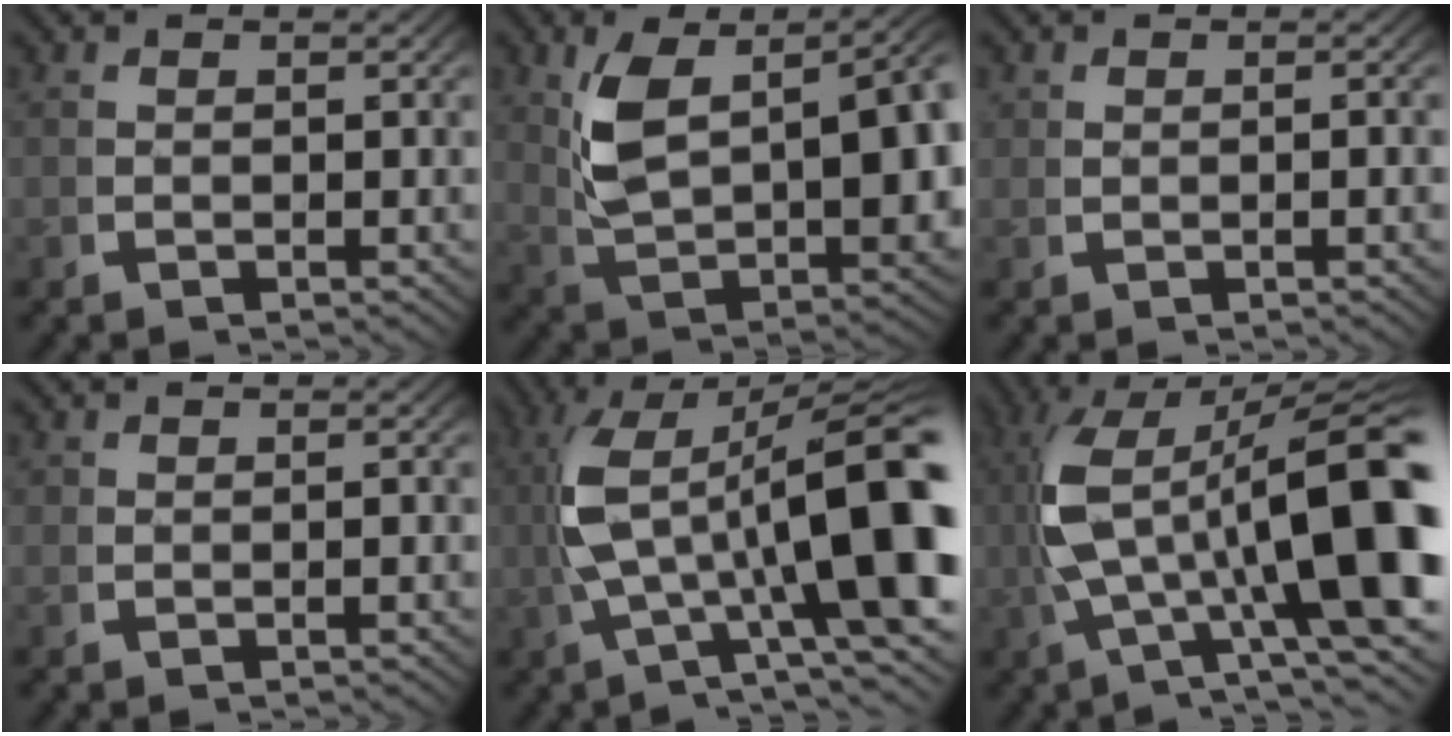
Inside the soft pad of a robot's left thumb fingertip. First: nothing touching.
{"total": 12.5, "force": [1.3, 7.0, 10.2], "torque": [-0.206, -0.026, 0.043]}
{"total": 0.8, "force": [0.2, 0.3, 0.6], "torque": [-0.017, -0.002, 0.007]}
{"total": 0.7, "force": [0.0, 0.5, 0.5], "torque": [-0.016, -0.004, 0.001]}
{"total": 15.6, "force": [0.2, 7.0, 13.9], "torque": [-0.243, -0.006, 0.007]}
{"total": 17.1, "force": [0.1, 7.8, 15.3], "torque": [-0.260, -0.006, 0.008]}